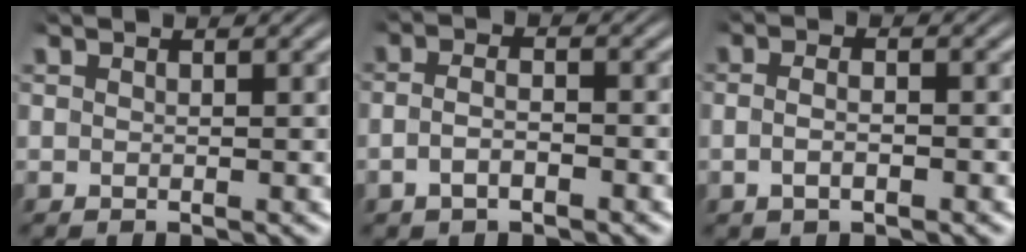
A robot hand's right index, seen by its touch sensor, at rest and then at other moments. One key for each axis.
{"total": 2.6, "fx": -1.5, "fy": 1.1, "fz": 1.8, "tx": -0.039, "ty": -0.009, "tz": -0.023}
{"total": 2.0, "fx": -0.9, "fy": 0.7, "fz": 1.7, "tx": -0.037, "ty": -0.007, "tz": -0.012}